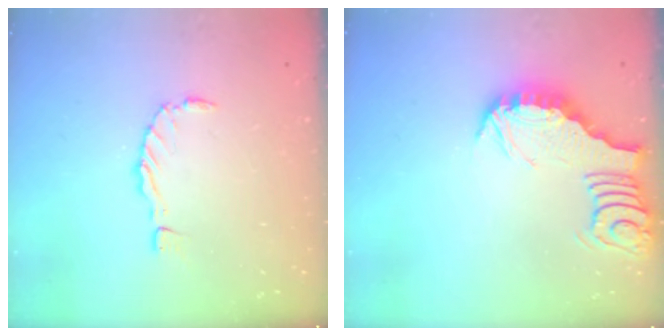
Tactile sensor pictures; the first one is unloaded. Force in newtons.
{"total": 3.5, "press": 3.5, "slide": 0.3}